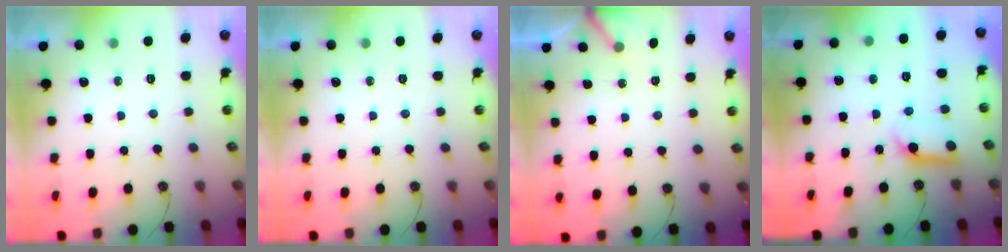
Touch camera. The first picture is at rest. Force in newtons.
{"total": 0.0}
{"total": 3.2, "press": 3.2, "slide": 0.2}
{"total": 11.1, "press": 11.0, "slide": 1.3}